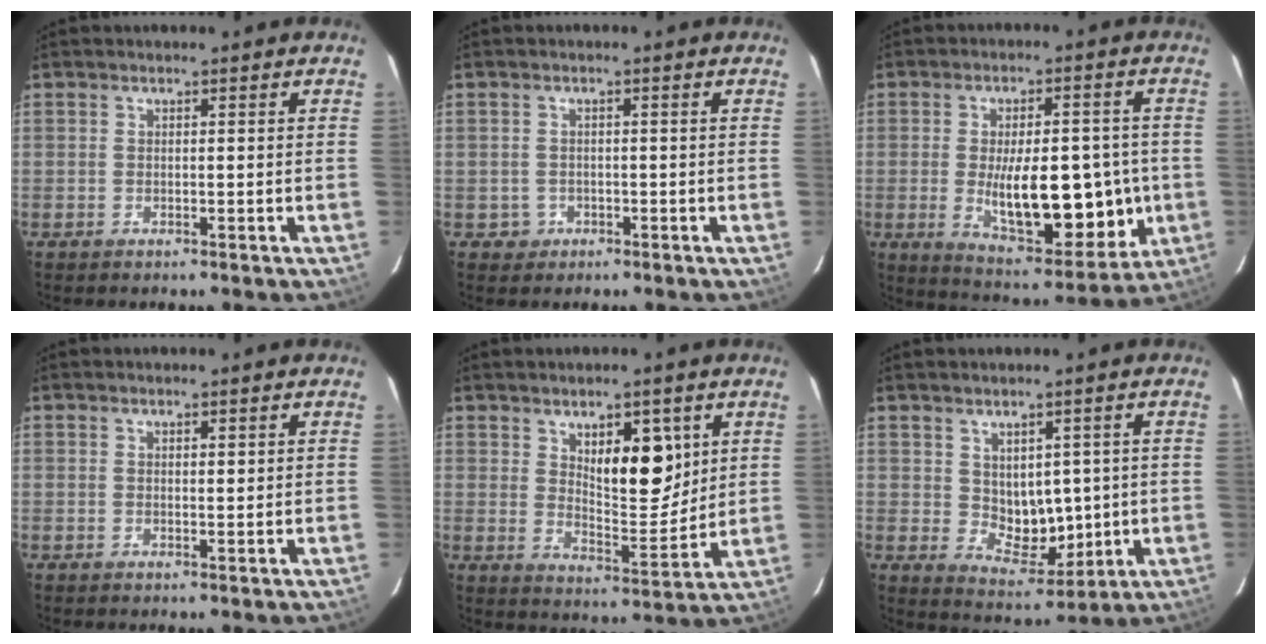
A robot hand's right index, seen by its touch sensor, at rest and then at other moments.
{"total": 2.2, "force": [-0.8, 2.1, -0.2], "torque": [0.012, 0.011, -0.010]}
{"total": 16.8, "force": [-2.2, 6.6, 15.3], "torque": [-0.227, -0.004, -0.016]}
{"total": 0.8, "force": [0.4, 0.2, 0.6], "torque": [-0.011, -0.001, 0.007]}
{"total": 9.5, "force": [3.9, 3.6, 7.9], "torque": [-0.122, -0.007, 0.071]}
{"total": 7.3, "force": [0.6, 4.8, 5.4], "torque": [-0.080, -0.002, 0.035]}